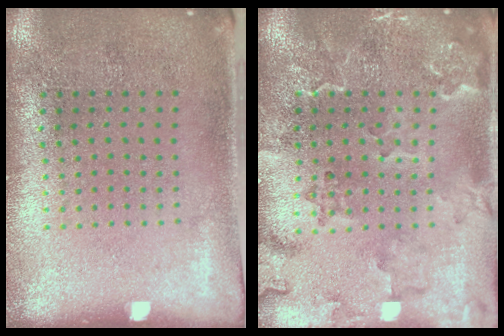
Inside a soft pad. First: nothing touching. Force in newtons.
{"total": 2.4, "press": 2.2, "slide": 0.9}